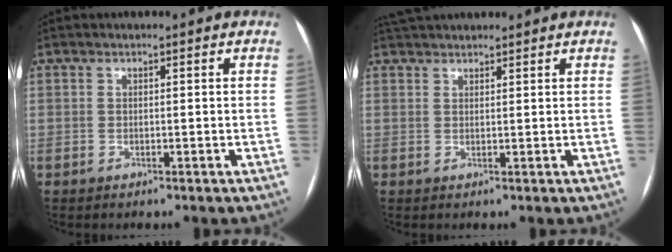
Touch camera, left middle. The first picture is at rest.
{"total": 5.4, "force": [5.0, 1.0, 1.6], "torque": [-0.026, 0.043, 0.081]}